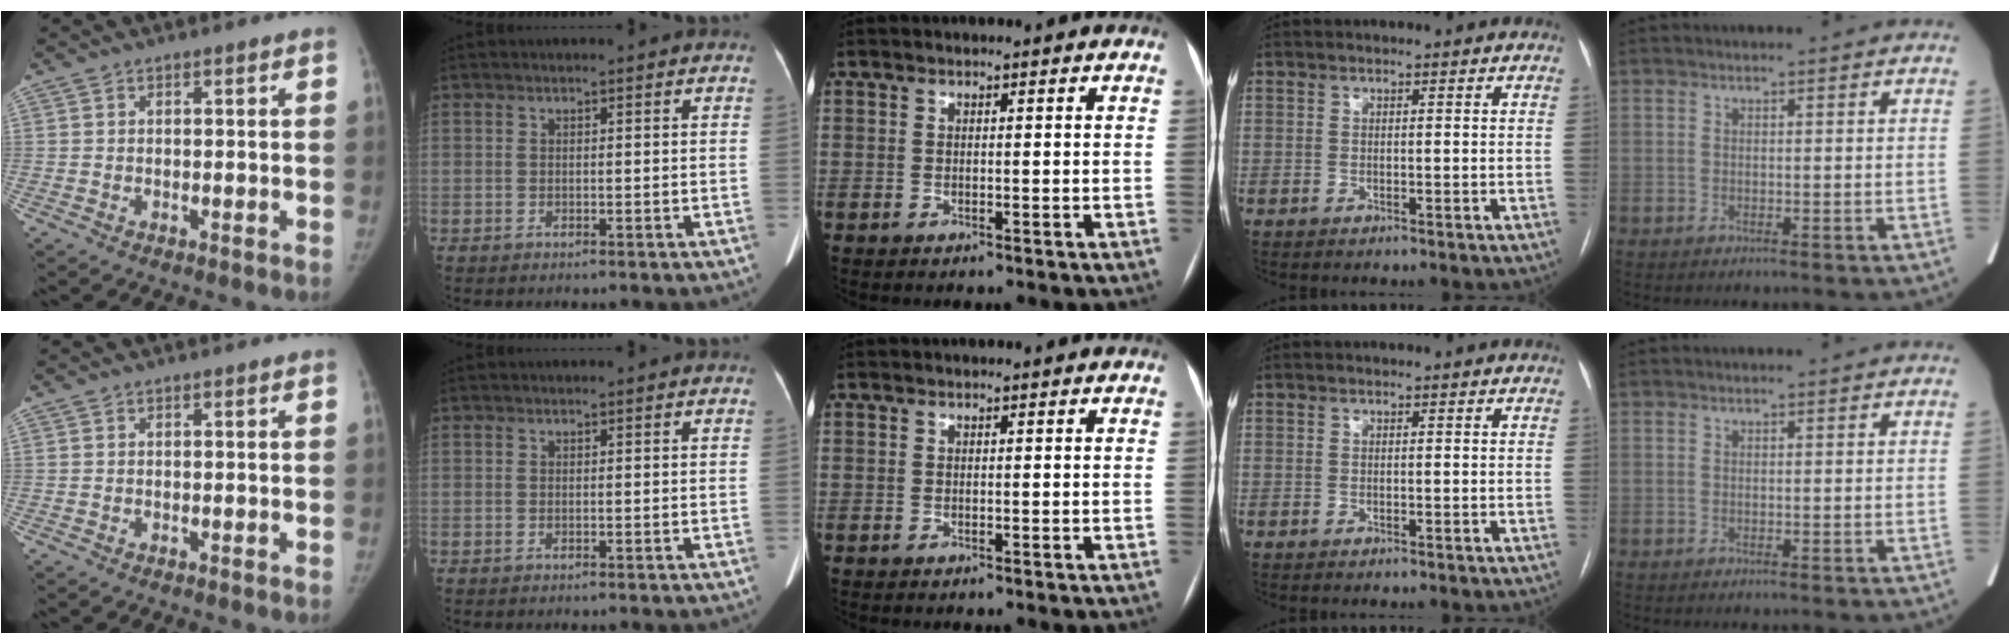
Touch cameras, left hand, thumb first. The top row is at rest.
{}